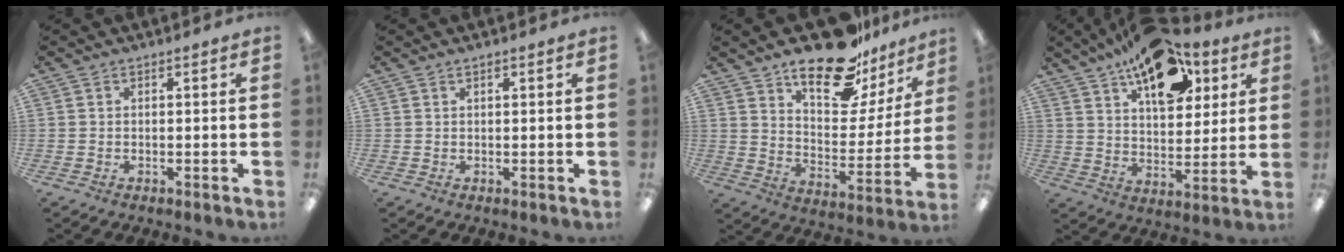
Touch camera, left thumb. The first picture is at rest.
{"total": 0.5, "force": [0.4, 0.2, 0.3], "torque": [-0.007, 0.002, 0.007]}
{"total": 18.7, "force": [14.7, 7.2, 9.0], "torque": [-0.138, -0.101, 0.252]}
{"total": 18.7, "force": [11.7, 9.6, 11.0], "torque": [-0.163, -0.057, 0.201]}